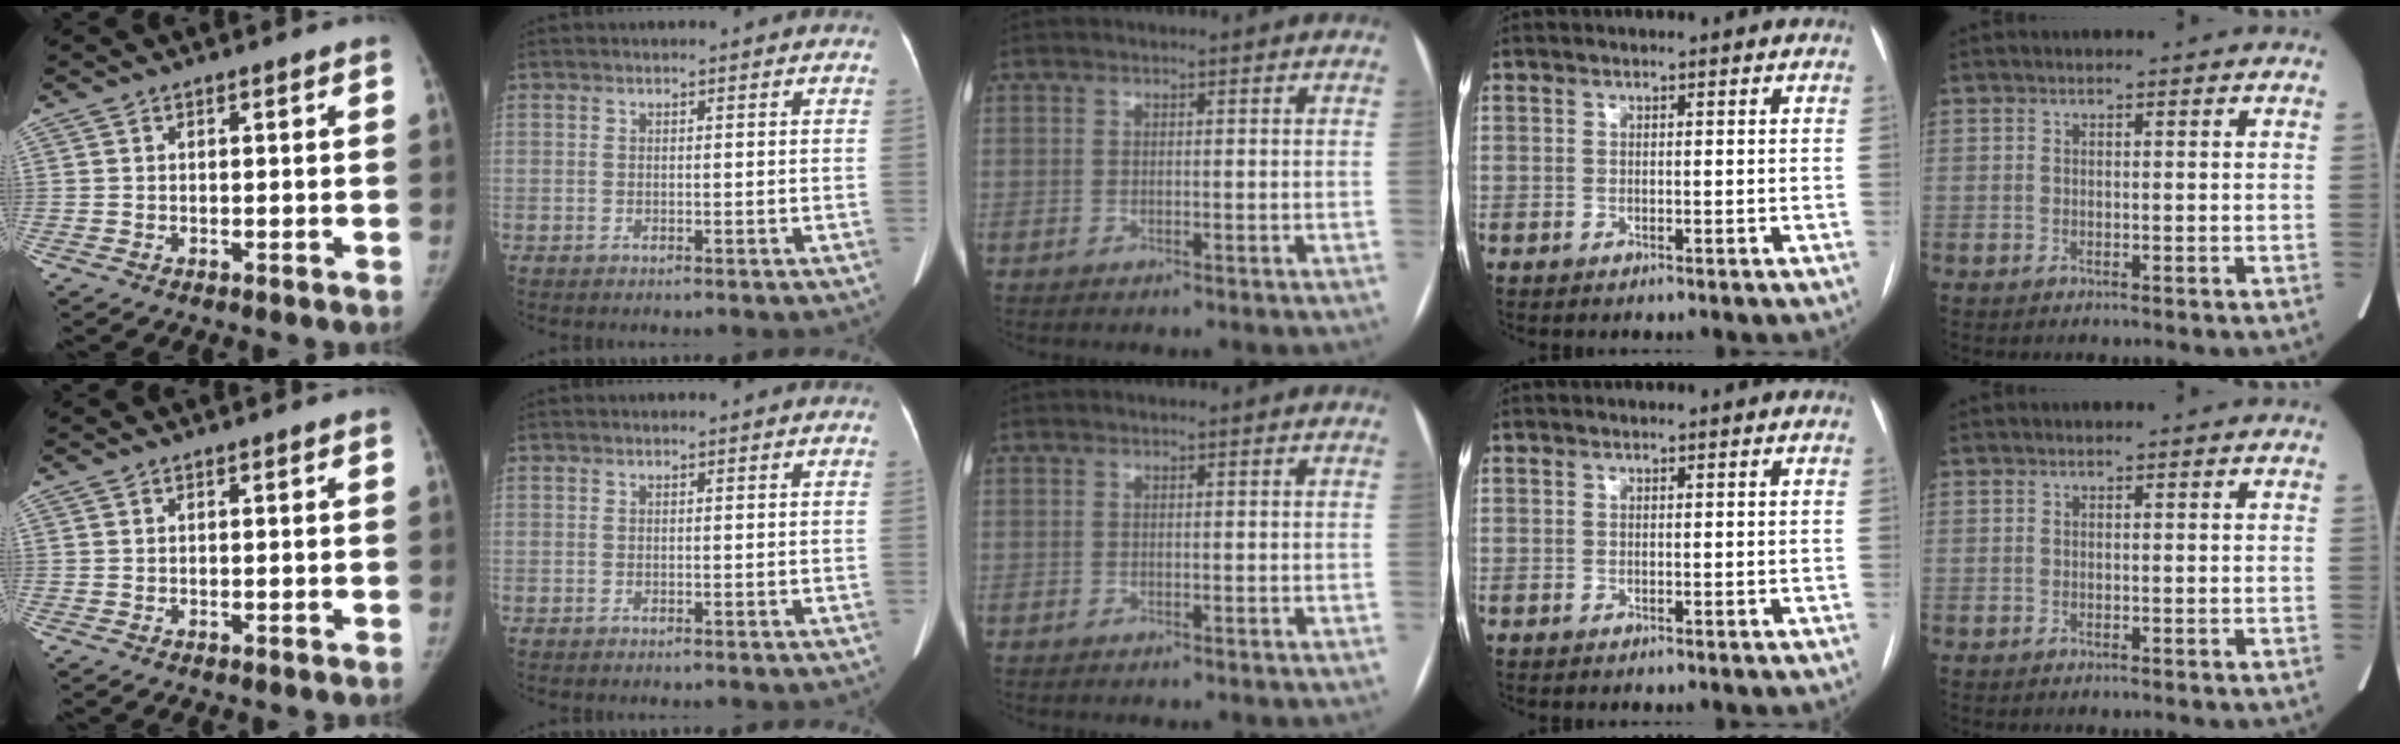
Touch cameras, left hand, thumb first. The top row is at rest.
{}